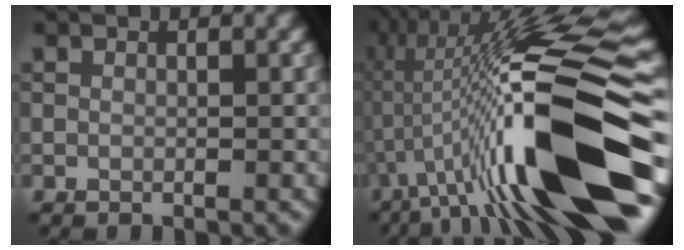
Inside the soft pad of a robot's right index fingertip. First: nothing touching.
{"total": 16.8, "force": [-2.4, 3.3, 16.3], "torque": [-0.273, 0.027, -0.043]}